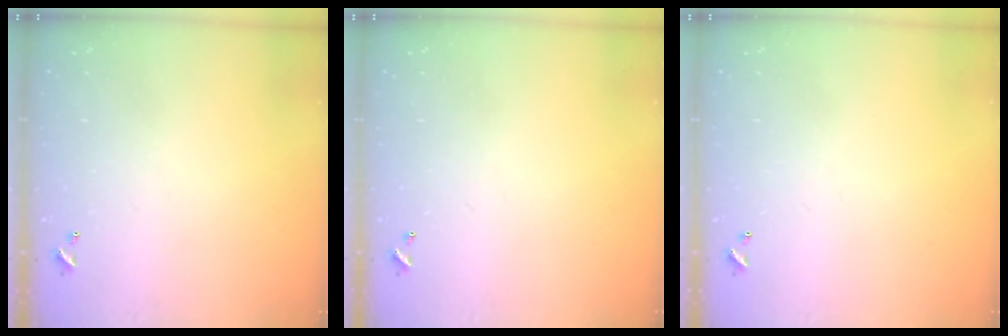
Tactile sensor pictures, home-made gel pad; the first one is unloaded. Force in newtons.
{"total": 0.0}
{"total": 0.0}